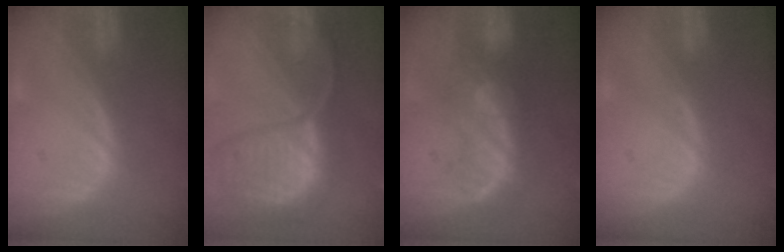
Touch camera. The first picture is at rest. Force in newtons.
{"total": 12.0, "press": 9.9, "slide": 6.8}
{"total": 7.6, "press": 7.3, "slide": 2.1}
{"total": 0.0}